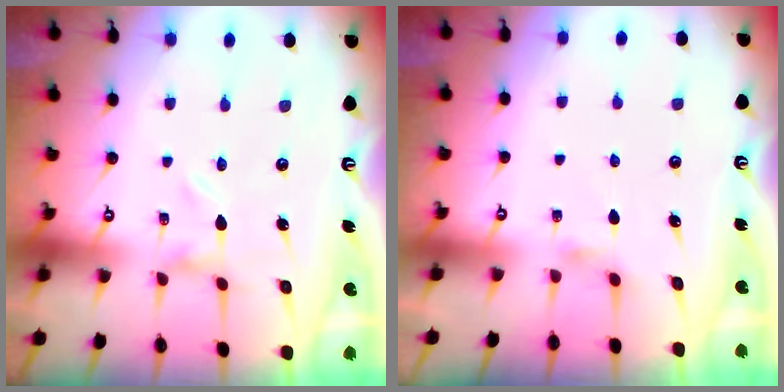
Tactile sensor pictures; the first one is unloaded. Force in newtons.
{"total": 3.5, "press": 3.4, "slide": 0.6}